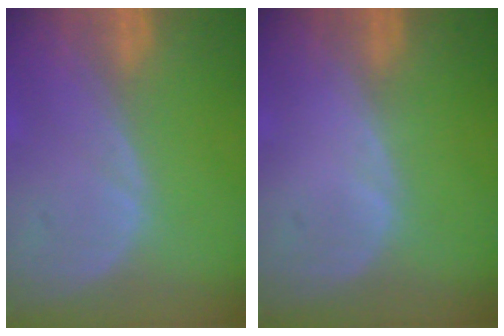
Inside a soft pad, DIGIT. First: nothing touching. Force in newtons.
{"total": 0.0}